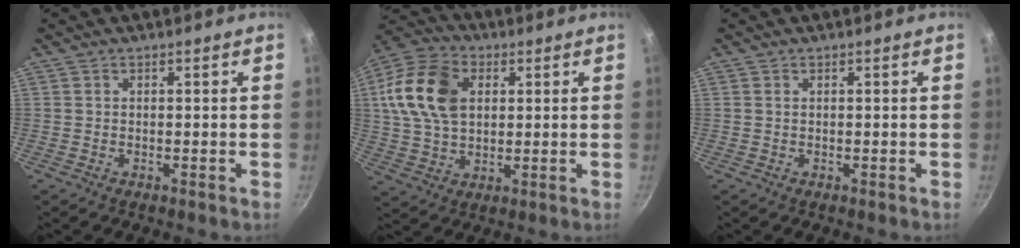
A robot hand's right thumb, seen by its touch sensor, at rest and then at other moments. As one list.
[{"total": 16.0, "force": [3.5, 10.9, 11.2], "torque": [-0.195, 0.010, 0.055]}, {"total": 0.0}]